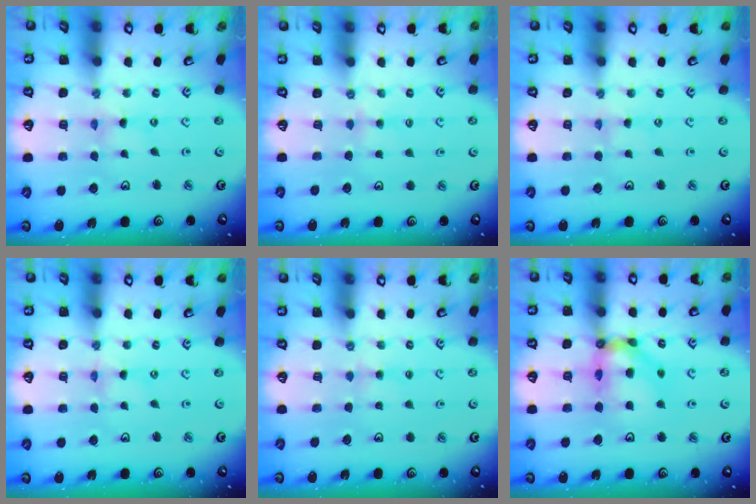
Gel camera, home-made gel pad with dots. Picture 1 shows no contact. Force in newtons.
{"total": 2.4, "press": 2.3, "slide": 0.4}
{"total": 1.2, "press": 1.2, "slide": 0.3}
{"total": 0.0}
{"total": 1.6, "press": 1.5, "slide": 0.4}
{"total": 12.8, "press": 12.7, "slide": 1.5}